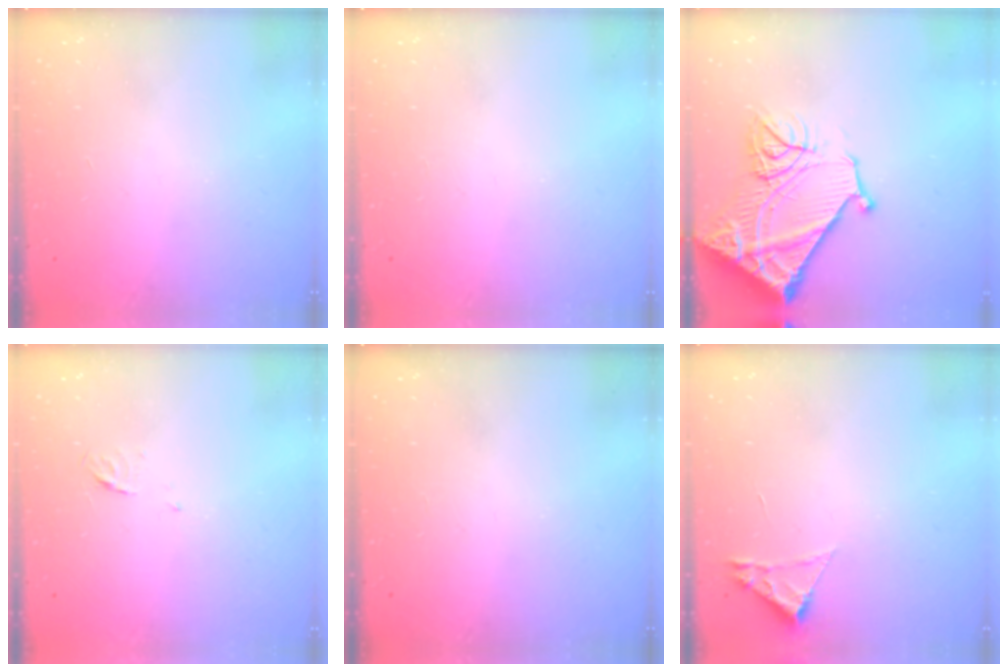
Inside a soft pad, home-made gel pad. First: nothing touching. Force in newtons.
{"total": 0.0}
{"total": 22.0, "press": 21.8, "slide": 2.5}
{"total": 3.5, "press": 3.4, "slide": 0.8}
{"total": 0.0}
{"total": 1.8, "press": 1.8, "slide": 0.2}